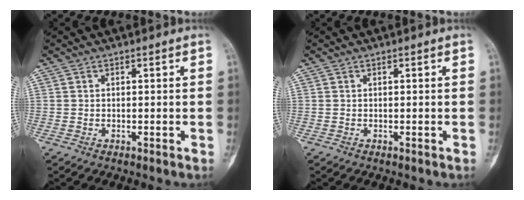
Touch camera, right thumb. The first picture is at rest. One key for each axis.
{"total": 0.0}